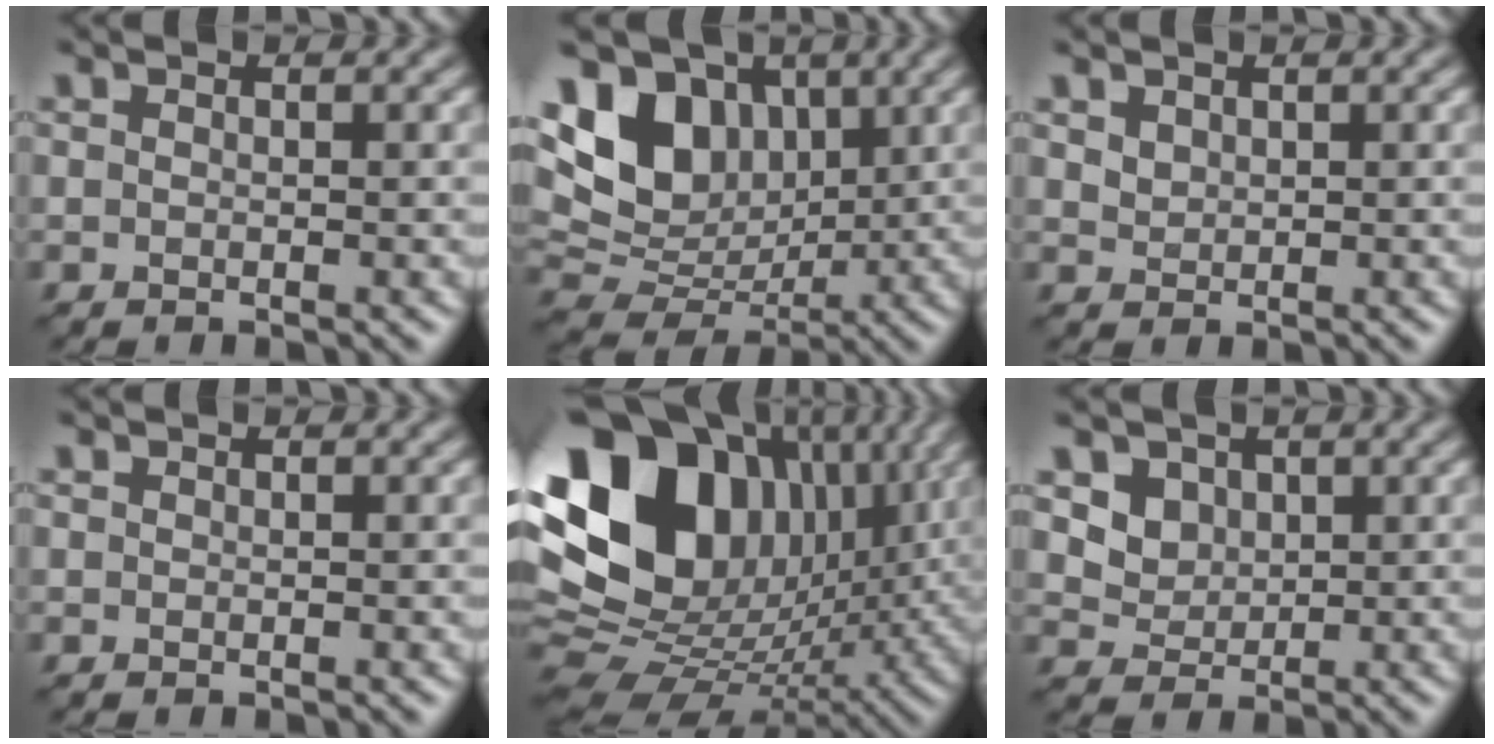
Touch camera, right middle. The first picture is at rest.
{"total": 9.4, "force": [3.2, 6.8, 5.7], "torque": [-0.114, 0.012, 0.048]}
{"total": 1.4, "force": [0.9, 1.0, 0.6], "torque": [-0.016, -0.002, 0.016]}
{"total": 0.0}
{"total": 18.8, "force": [4.2, 13.6, 12.2], "torque": [-0.263, 0.005, 0.079]}
{"total": 3.5, "force": [1.5, 2.8, 1.3], "torque": [-0.047, -0.014, 0.049]}